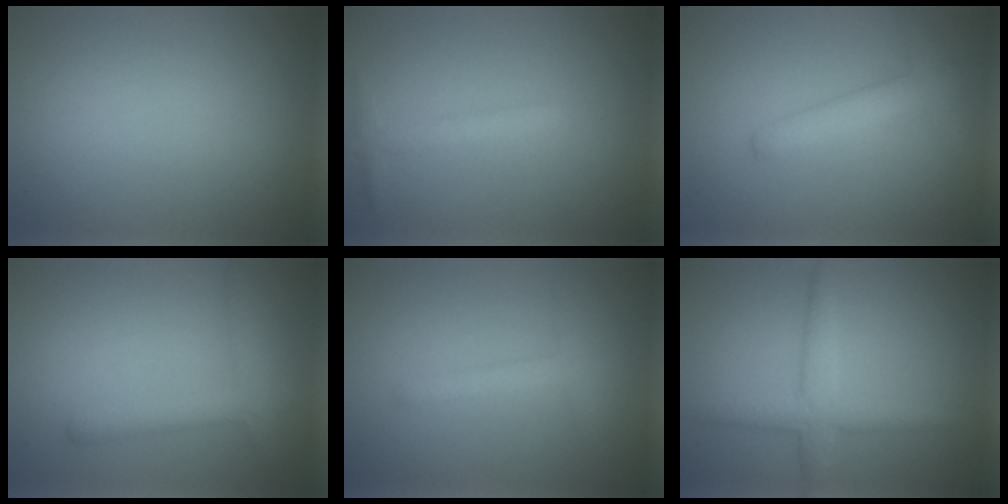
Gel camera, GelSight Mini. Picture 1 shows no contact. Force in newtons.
{"total": 1.6, "press": 1.6, "slide": 0.1}
{"total": 2.7, "press": 2.7, "slide": 0.1}
{"total": 2.7, "press": 2.7, "slide": 0.1}
{"total": 1.8, "press": 1.8, "slide": 0.1}
{"total": 3.0, "press": 3.0, "slide": 0.1}